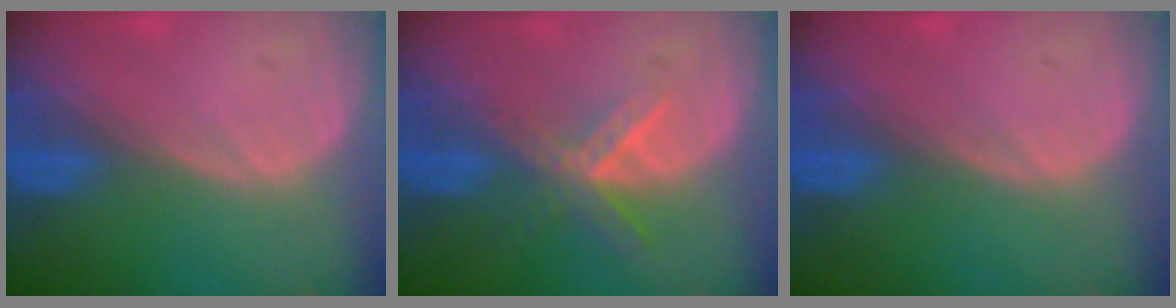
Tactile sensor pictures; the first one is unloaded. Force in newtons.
{"total": 5.7, "press": 5.0, "slide": 2.8}
{"total": 0.0}